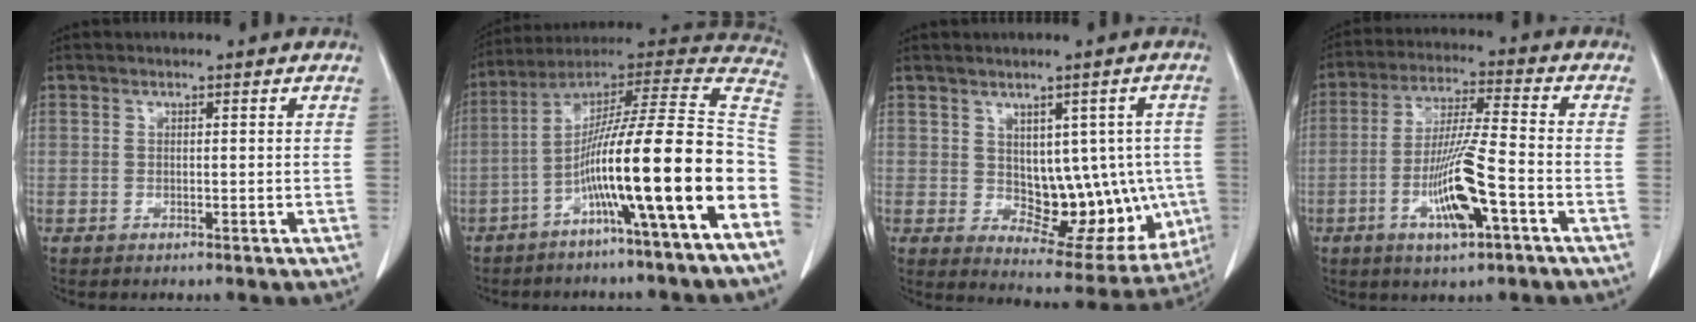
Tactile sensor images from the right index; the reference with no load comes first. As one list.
[{"total": 21.9, "force": [-8.0, -1.2, 20.3], "torque": [-0.275, 0.012, -0.146]}, {"total": 13.0, "force": [-0.4, 7.2, 10.8], "torque": [-0.114, 0.009, 0.021]}, {"total": 11.2, "force": [-4.2, 0.9, 10.3], "torque": [-0.199, -0.008, -0.076]}]